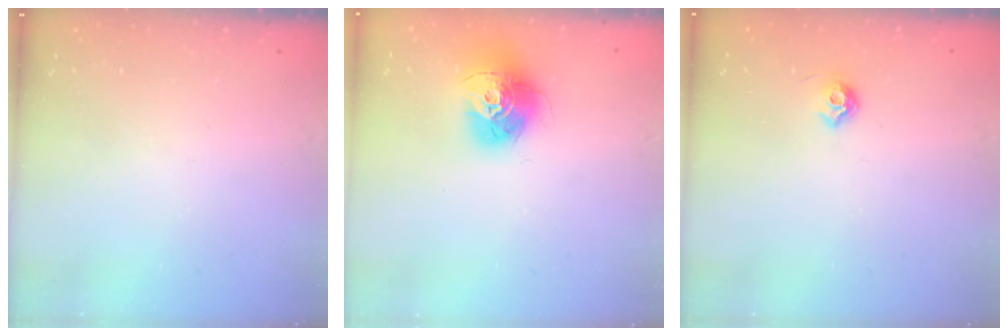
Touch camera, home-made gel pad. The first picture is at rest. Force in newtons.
{"total": 14.1, "press": 14.1, "slide": 1.3}
{"total": 6.1, "press": 6.0, "slide": 0.9}